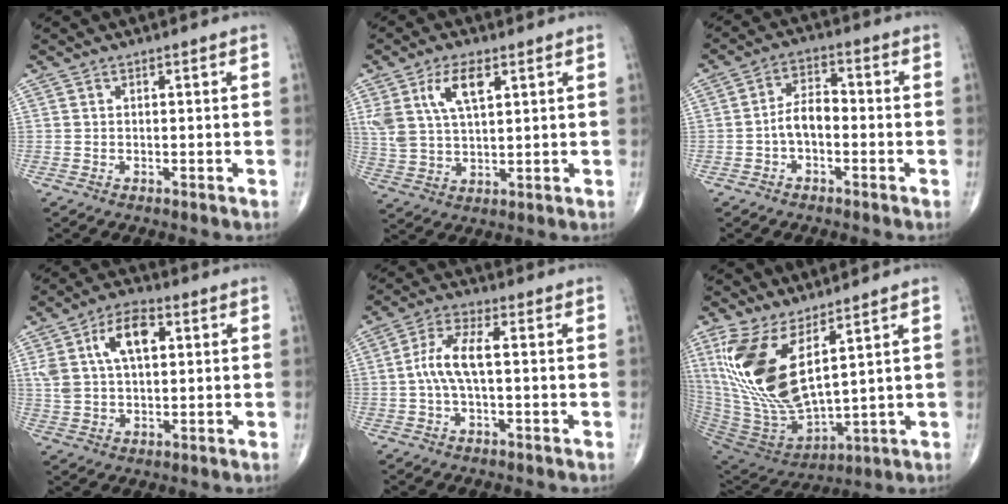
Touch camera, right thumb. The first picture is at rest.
{"total": 8.8, "force": [4.0, 3.9, 6.8], "torque": [-0.135, -0.009, 0.082]}
{"total": 5.5, "force": [-1.4, 3.2, 4.3], "torque": [-0.066, 0.027, -0.034]}
{"total": 10.6, "force": [3.4, 5.7, 8.3], "torque": [-0.145, 0.008, 0.059]}
{"total": 7.0, "force": [0.0, 2.4, 6.6], "torque": [-0.148, 0.019, -0.005]}
{"total": 18.2, "force": [7.4, 7.1, 15.0], "torque": [-0.314, -0.054, 0.165]}